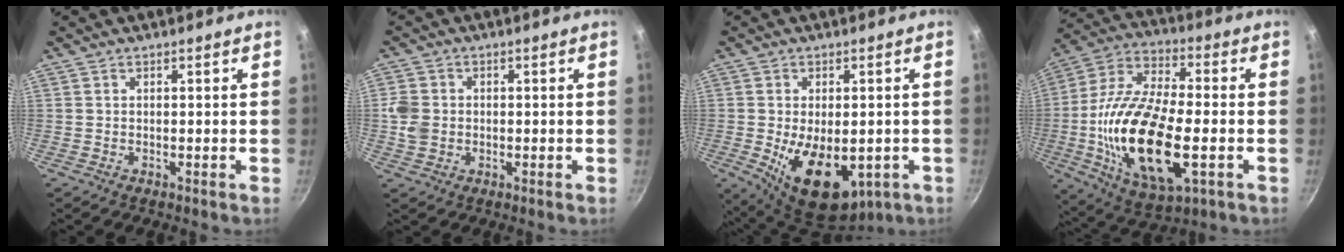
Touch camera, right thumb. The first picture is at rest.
{"total": 4.9, "force": [-0.3, 4.2, 2.5], "torque": [-0.041, 0.005, -0.008]}
{"total": 14.6, "force": [-3.4, 8.5, 11.4], "torque": [-0.149, -0.015, -0.029]}
{"total": 24.1, "force": [-4.3, 10.6, 21.2], "torque": [-0.408, 0.013, -0.084]}